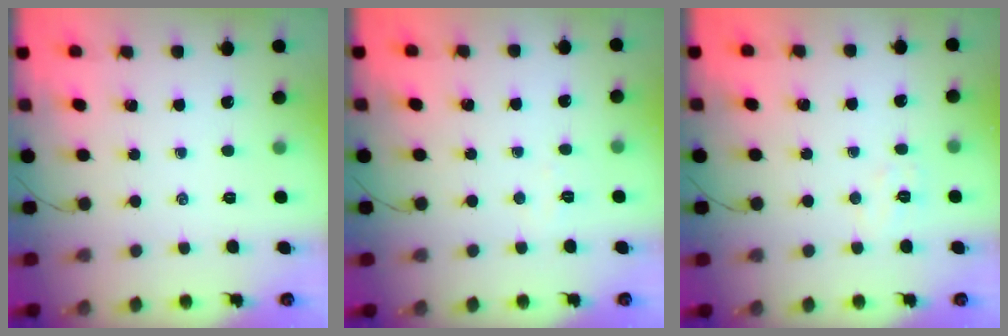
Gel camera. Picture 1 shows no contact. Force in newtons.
{"total": 2.4, "press": 2.3, "slide": 0.6}
{"total": 5.3, "press": 5.2, "slide": 1.1}